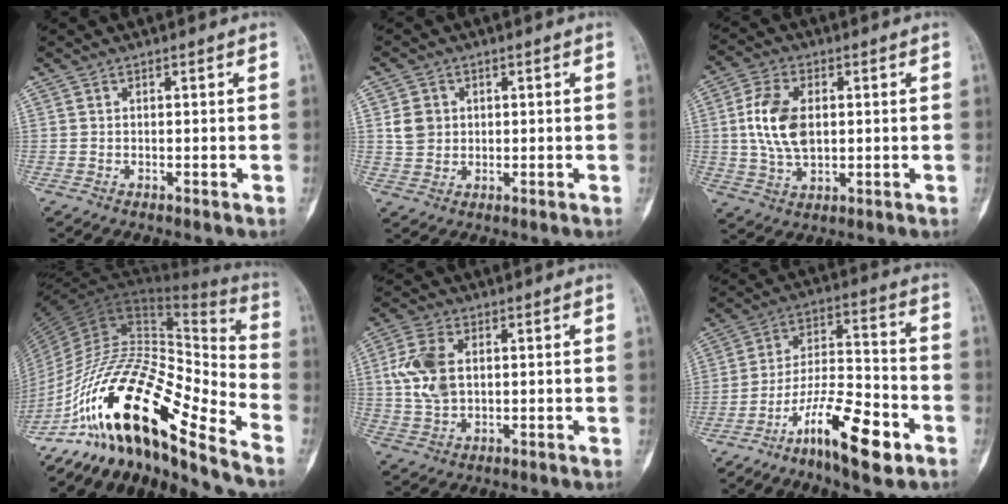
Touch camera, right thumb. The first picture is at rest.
{"total": 4.6, "force": [1.0, 4.0, 1.9], "torque": [-0.016, 0.001, 0.022]}
{"total": 10.9, "force": [1.2, 6.7, 8.5], "torque": [-0.160, -0.001, 0.028]}
{"total": 26.6, "force": [-17.7, 7.4, 18.4], "torque": [-0.352, 0.081, -0.315]}
{"total": 9.5, "force": [1.6, 6.0, 7.1], "torque": [-0.152, 0.002, 0.037]}
{"total": 15.4, "force": [-8.6, 4.4, 12.0], "torque": [-0.204, 0.066, -0.150]}